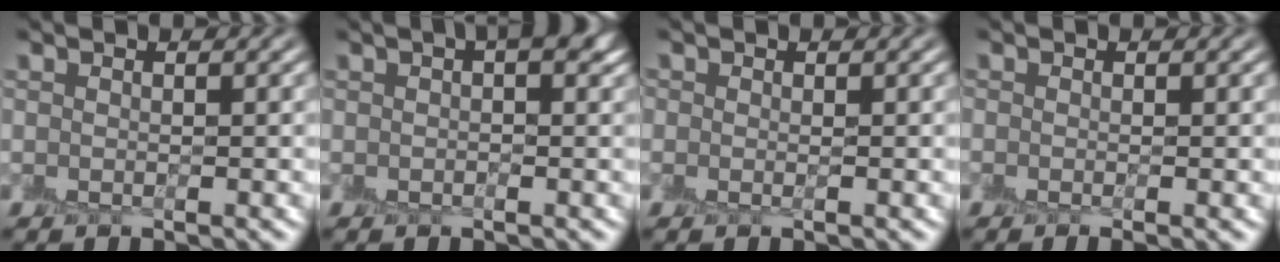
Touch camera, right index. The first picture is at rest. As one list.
[{"total": 4.1, "force": [1.7, 1.7, 3.2], "torque": [-0.038, 0.011, 0.020]}, {"total": 0.9, "force": [-0.1, 0.8, 0.5], "torque": [-0.006, -0.002, -0.001]}, {"total": 0.9, "force": [-0.4, 0.1, 0.8], "torque": [-0.010, -0.010, -0.011]}]